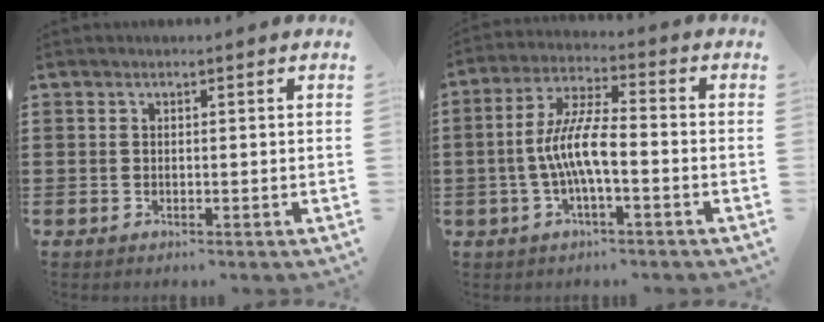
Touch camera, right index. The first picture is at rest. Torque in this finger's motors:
{"motor_torque": [1.54, -0.60, 0.73, 0.21]}